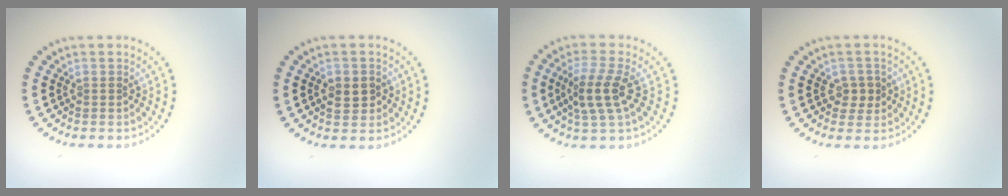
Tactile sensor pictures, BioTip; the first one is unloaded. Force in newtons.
{"total": 2.3, "press": 2.3, "slide": 0.3}
{"total": 3.5, "press": 3.0, "slide": 1.7}
{"total": 1.7, "press": 1.6, "slide": 0.5}